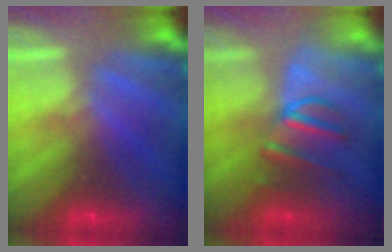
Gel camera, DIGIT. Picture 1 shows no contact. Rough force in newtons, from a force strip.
{"total": 2.9}